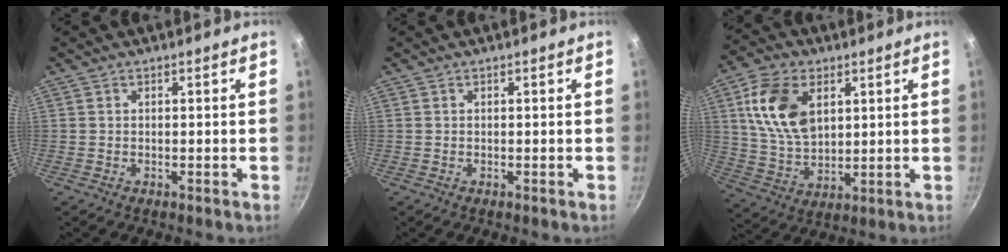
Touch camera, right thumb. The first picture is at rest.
{"total": 0.0}
{"total": 14.2, "force": [4.4, 9.1, 9.9], "torque": [-0.167, -0.016, 0.088]}